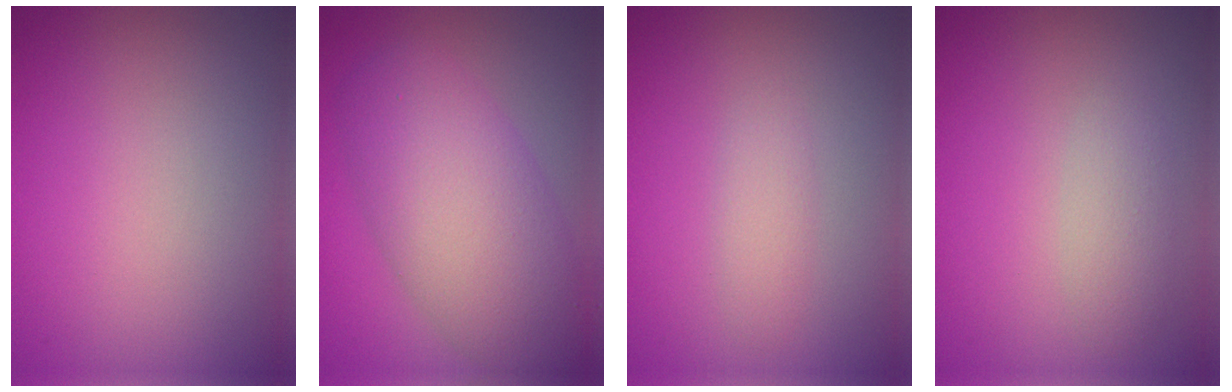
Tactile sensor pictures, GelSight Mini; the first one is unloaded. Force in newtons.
{"total": 8.4, "press": 8.4, "slide": 0.4}
{"total": 1.4, "press": 1.4, "slide": 0.0}
{"total": 1.8, "press": 1.8, "slide": 0.0}